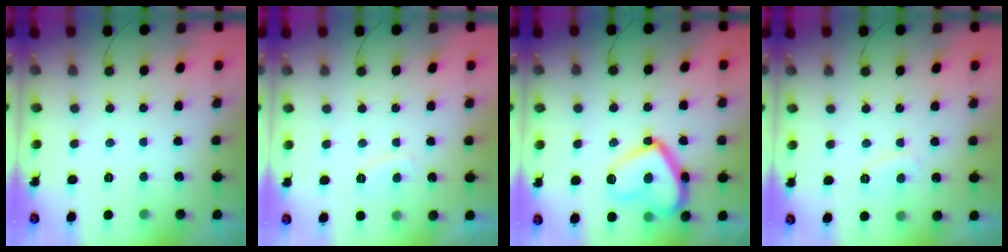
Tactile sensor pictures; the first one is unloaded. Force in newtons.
{"total": 2.7, "press": 2.5, "slide": 0.8}
{"total": 16.3, "press": 16.2, "slide": 1.3}
{"total": 2.9, "press": 2.9, "slide": 0.5}